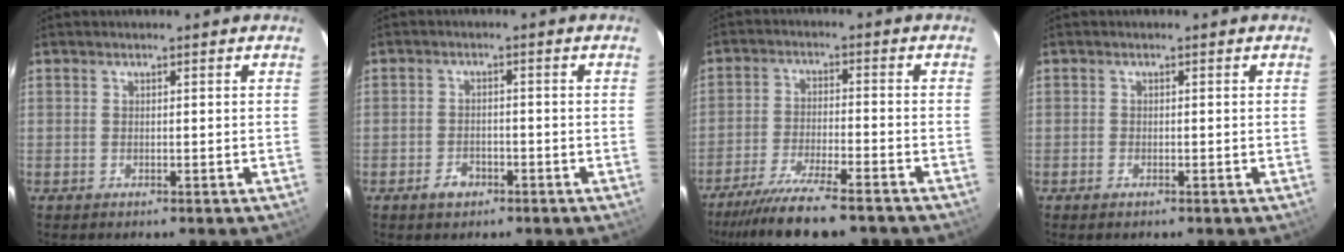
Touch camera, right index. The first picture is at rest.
{"total": 3.4, "force": [-2.2, 2.1, 1.5], "torque": [-0.033, 0.004, -0.034]}
{"total": 14.3, "force": [-12.2, 2.0, 7.2], "torque": [-0.158, -0.027, -0.202]}
{"total": 0.9, "force": [-0.7, 0.4, 0.4], "torque": [-0.009, -0.002, -0.015]}